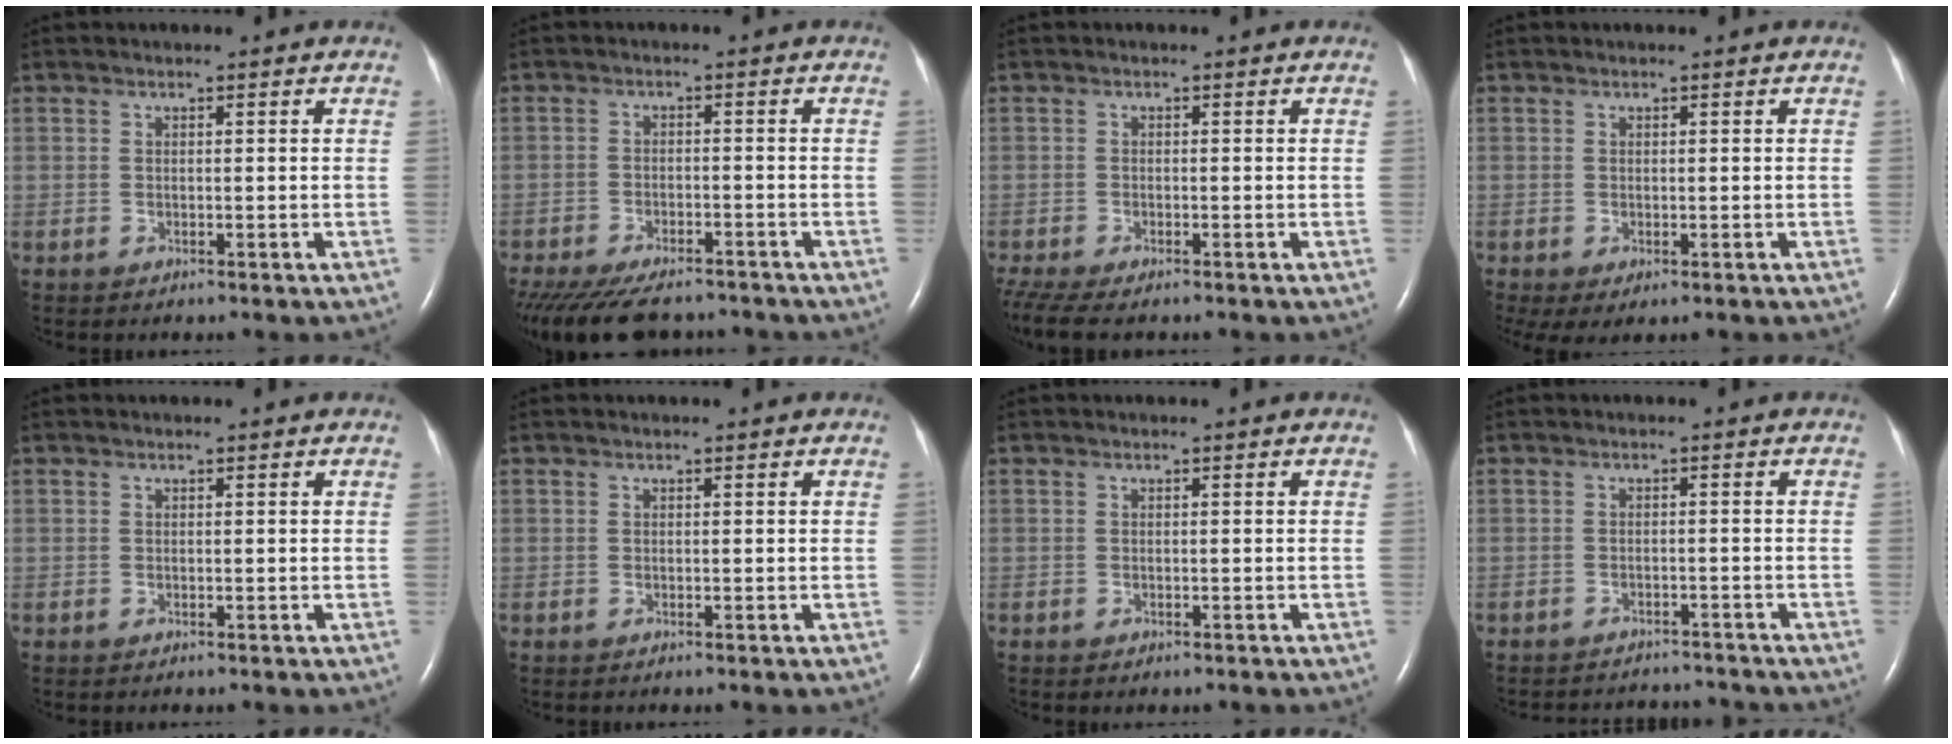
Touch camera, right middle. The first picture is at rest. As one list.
[{"total": 13.5, "force": [-11.4, 4.3, 5.9], "torque": [-0.132, -0.022, -0.164]}, {"total": 7.5, "force": [-5.8, 2.1, 4.2], "torque": [-0.089, -0.010, -0.097]}, {"total": 2.9, "force": [-1.3, 1.2, 2.2], "torque": [-0.039, -0.009, -0.014]}, {"total": 0.0}, {"total": 0.0}, {"total": 0.0}, {"total": 8.1, "force": [-7.8, 1.6, 0.9], "torque": [-0.017, 0.006, -0.095]}]